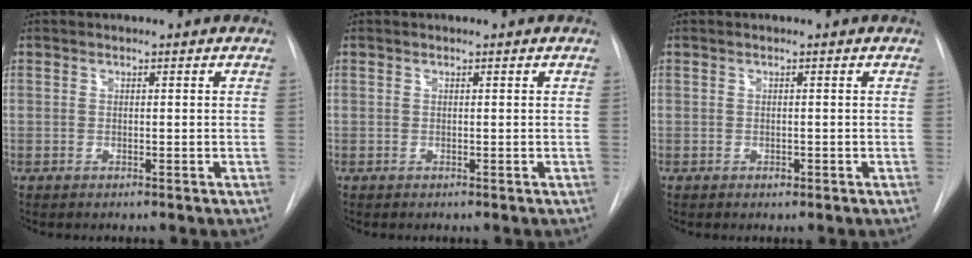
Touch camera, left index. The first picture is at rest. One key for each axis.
{"total": 0.0}
{"total": 0.5, "fx": -0.2, "fy": 0.4, "fz": 0.3, "tx": -0.004, "ty": 0.001, "tz": -0.002}